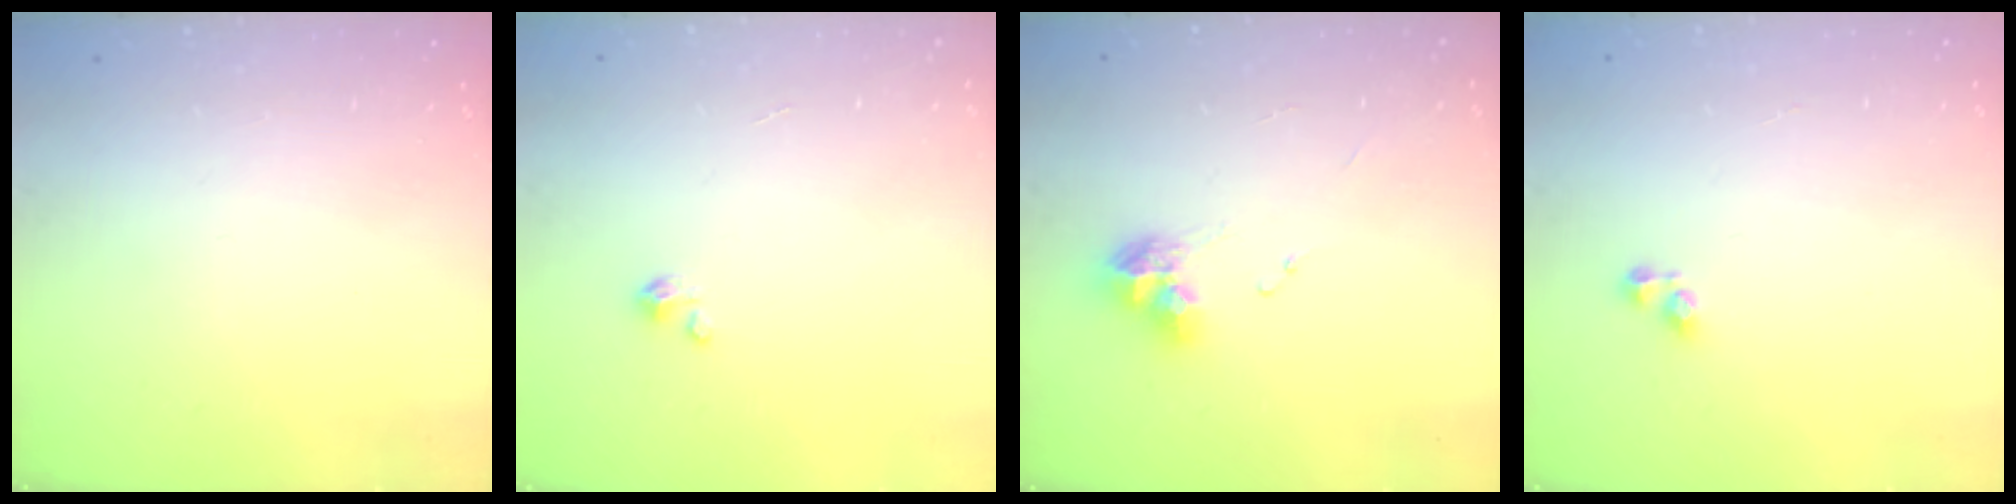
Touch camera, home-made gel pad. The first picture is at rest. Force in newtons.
{"total": 2.3, "press": 2.3, "slide": 0.2}
{"total": 8.7, "press": 8.6, "slide": 1.0}
{"total": 2.8, "press": 2.8, "slide": 0.6}